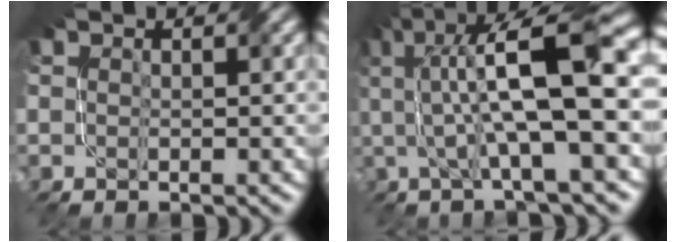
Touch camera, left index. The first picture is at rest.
{"total": 12.2, "force": [1.3, 3.1, 11.7], "torque": [-0.188, 0.018, 0.021]}